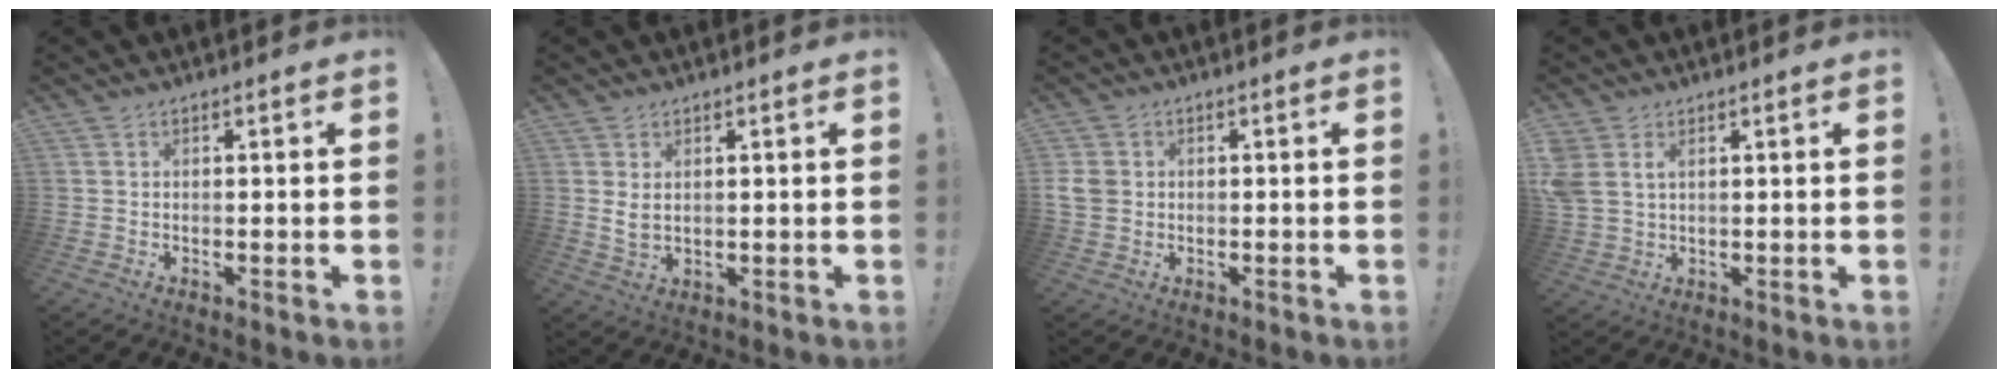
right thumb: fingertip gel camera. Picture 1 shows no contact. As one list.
[{"total": 3.5, "force": [1.7, 1.8, 2.5], "torque": [-0.043, -0.011, 0.029]}, {"total": 5.0, "force": [0.0, 4.4, 2.3], "torque": [-0.054, 0.008, 0.004]}, {"total": 4.4, "force": [1.8, 3.2, 2.5], "torque": [-0.059, -0.001, 0.037]}]